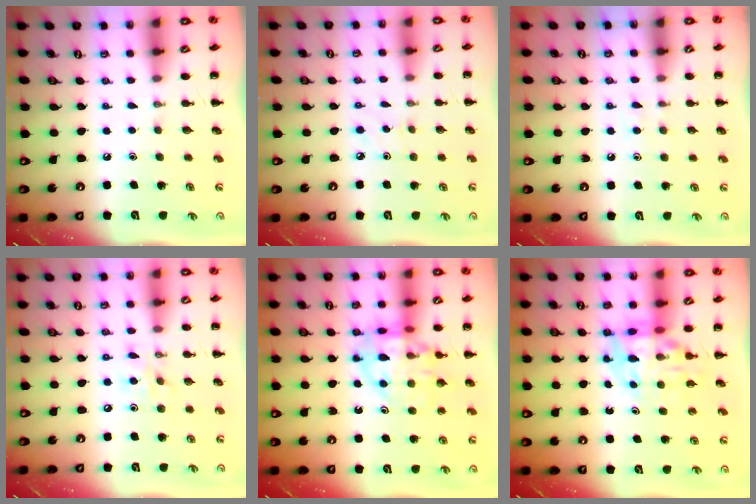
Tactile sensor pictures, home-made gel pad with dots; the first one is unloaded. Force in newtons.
{"total": 2.5, "press": 2.3, "slide": 0.9}
{"total": 2.9, "press": 2.5, "slide": 1.4}
{"total": 5.2, "press": 5.1, "slide": 0.8}
{"total": 15.2, "press": 15.1, "slide": 2.2}
{"total": 10.3, "press": 10.0, "slide": 2.7}